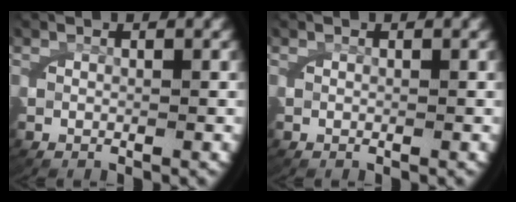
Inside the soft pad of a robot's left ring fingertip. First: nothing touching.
{"total": 0.0}